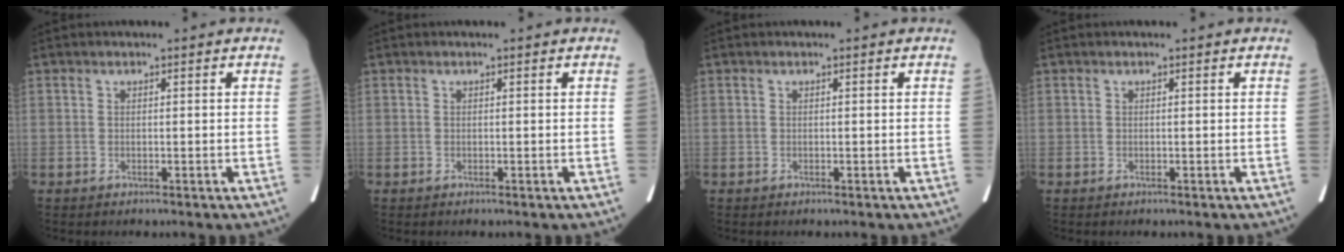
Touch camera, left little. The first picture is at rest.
{"total": 0.0}
{"total": 0.0}
{"total": 0.0}